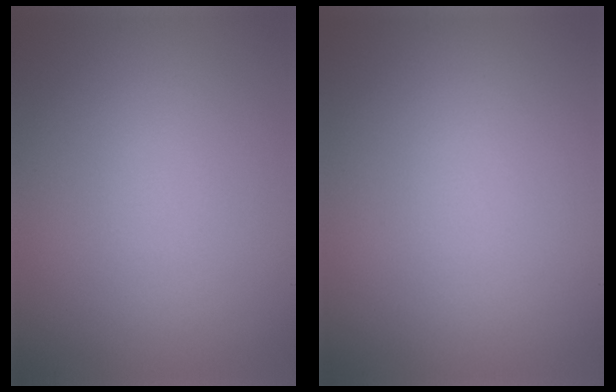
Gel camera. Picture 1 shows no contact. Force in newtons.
{"total": 0.0}